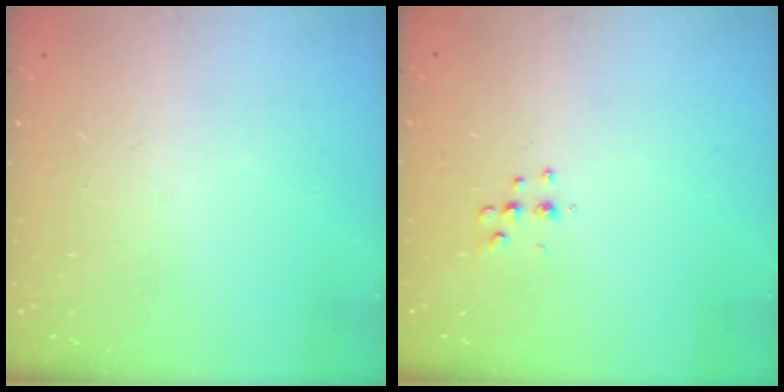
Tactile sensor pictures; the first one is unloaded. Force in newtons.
{"total": 5.2, "press": 5.0, "slide": 1.1}